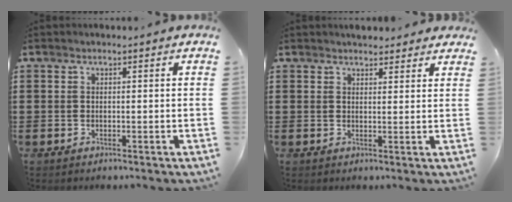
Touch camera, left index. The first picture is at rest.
{"total": 2.7, "force": [2.6, 0.8, 0.4], "torque": [-0.006, -0.003, 0.048]}